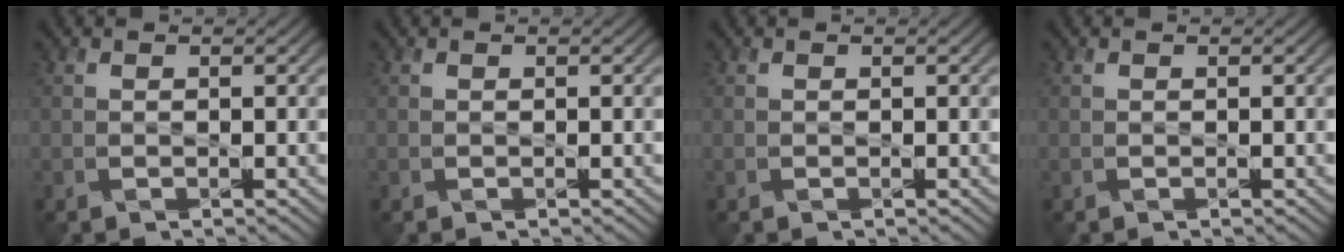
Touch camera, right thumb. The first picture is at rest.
{"total": 0.0}
{"total": 0.0}
{"total": 0.0}